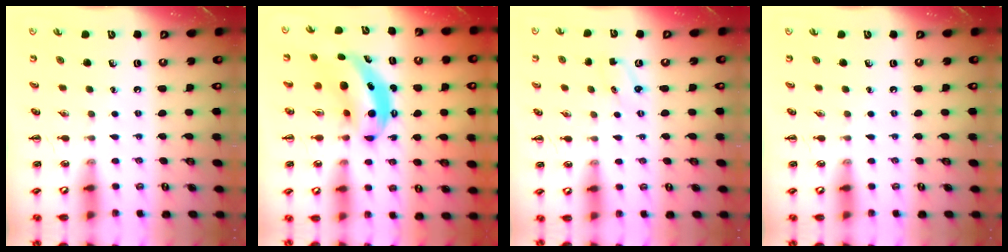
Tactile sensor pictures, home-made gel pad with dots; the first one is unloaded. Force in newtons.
{"total": 8.0, "press": 7.8, "slide": 1.7}
{"total": 2.2, "press": 2.1, "slide": 0.6}
{"total": 0.0}